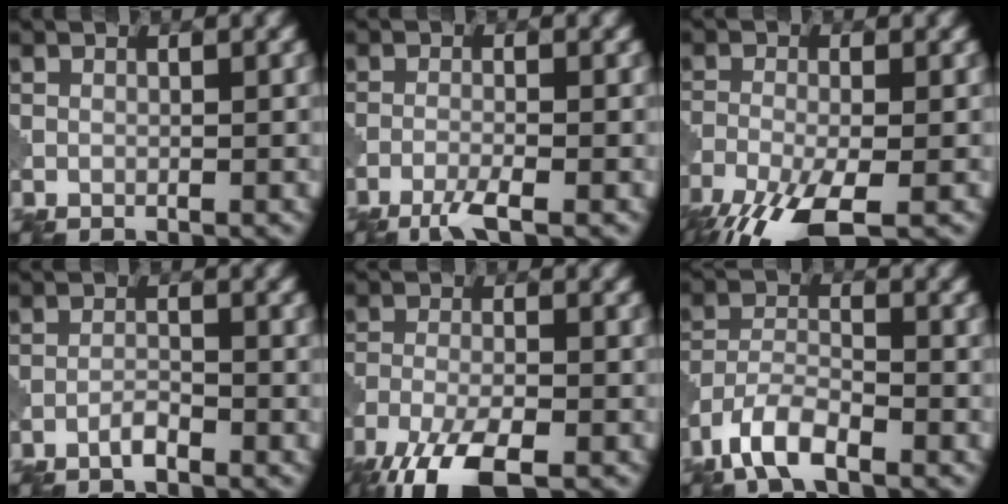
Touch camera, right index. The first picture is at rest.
{"total": 2.6, "force": [-1.7, 0.3, 1.9], "torque": [-0.038, -0.002, -0.043]}
{"total": 8.9, "force": [-5.9, 2.5, 6.1], "torque": [-0.138, -0.032, -0.113]}
{"total": 1.5, "force": [-1.2, 0.3, 1.0], "torque": [-0.019, 0.004, -0.026]}
{"total": 8.0, "force": [-5.7, 2.3, 5.2], "torque": [-0.104, -0.026, -0.107]}
{"total": 5.2, "force": [-3.7, 1.7, 3.2], "torque": [-0.066, -0.002, -0.082]}